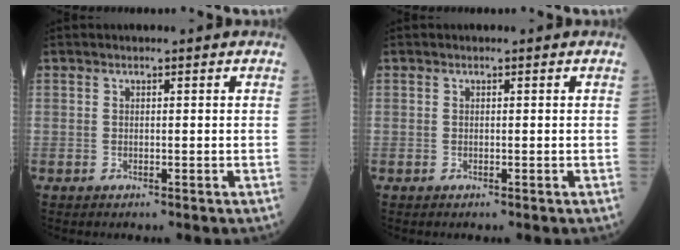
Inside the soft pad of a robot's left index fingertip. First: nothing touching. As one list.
[{"total": 0.0}]